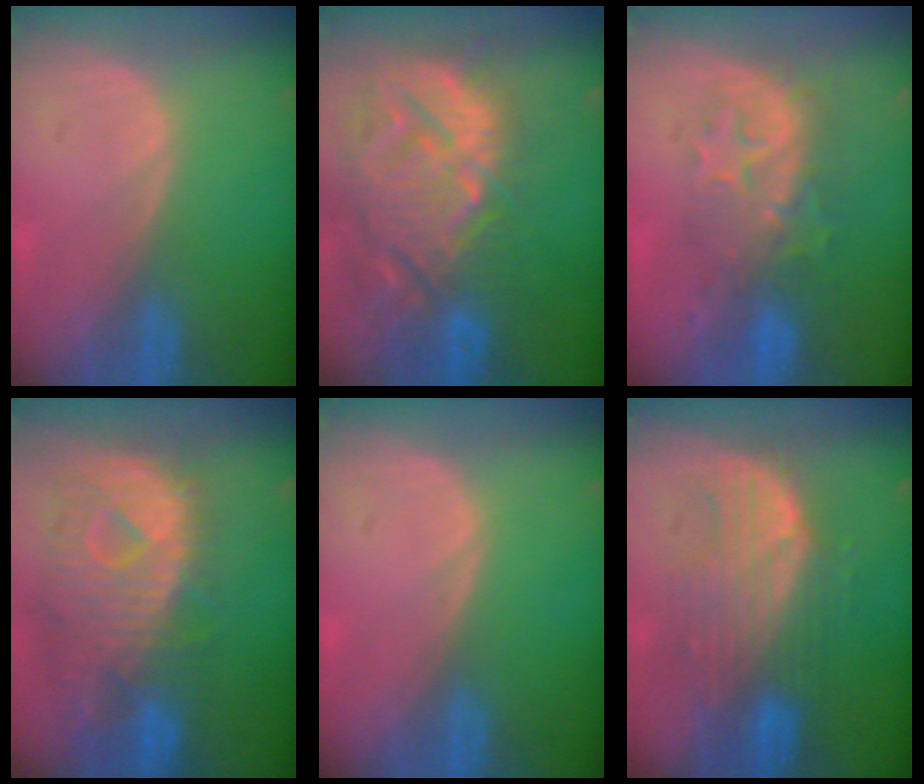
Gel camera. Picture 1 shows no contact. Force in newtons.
{"total": 14.7, "press": 12.6, "slide": 7.5}
{"total": 8.1, "press": 7.9, "slide": 1.7}
{"total": 12.1, "press": 10.5, "slide": 6.1}
{"total": 0.0}
{"total": 8.5, "press": 8.2, "slide": 2.3}